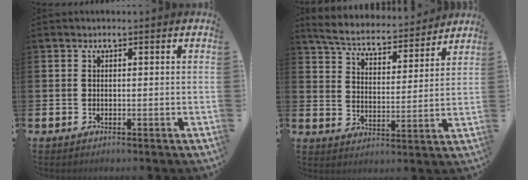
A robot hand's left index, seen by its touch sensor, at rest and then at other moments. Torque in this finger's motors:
{"motor_torque": [1.02, -1.12, 0.59, 0.11]}